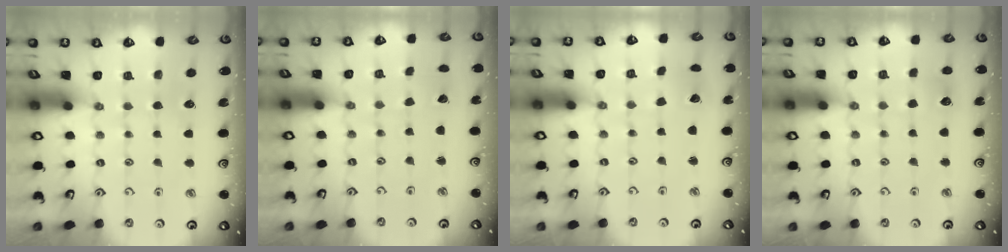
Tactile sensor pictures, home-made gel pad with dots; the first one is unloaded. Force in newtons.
{"total": 1.8, "press": 1.8, "slide": 0.0}
{"total": 2.3, "press": 2.3, "slide": 0.3}
{"total": 5.9, "press": 5.9, "slide": 0.7}